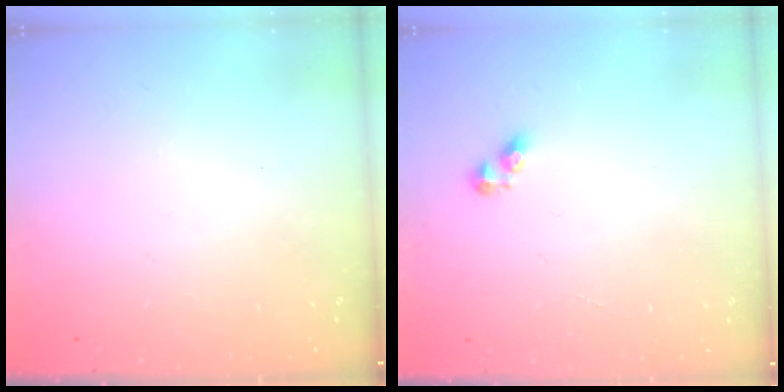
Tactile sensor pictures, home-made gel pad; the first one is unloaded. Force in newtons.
{"total": 3.9, "press": 3.8, "slide": 0.4}